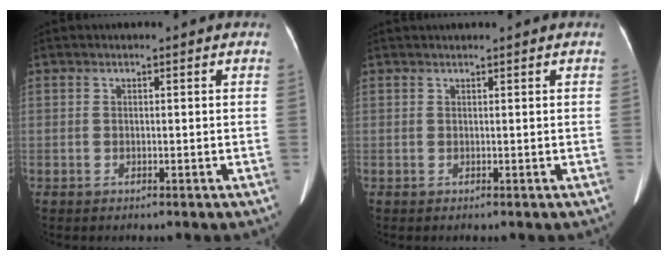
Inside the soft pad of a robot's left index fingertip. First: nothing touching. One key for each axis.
{"total": 1.7, "fx": 1.5, "fy": -0.2, "fz": 0.7, "tx": -0.008, "ty": 0.025, "tz": 0.028}